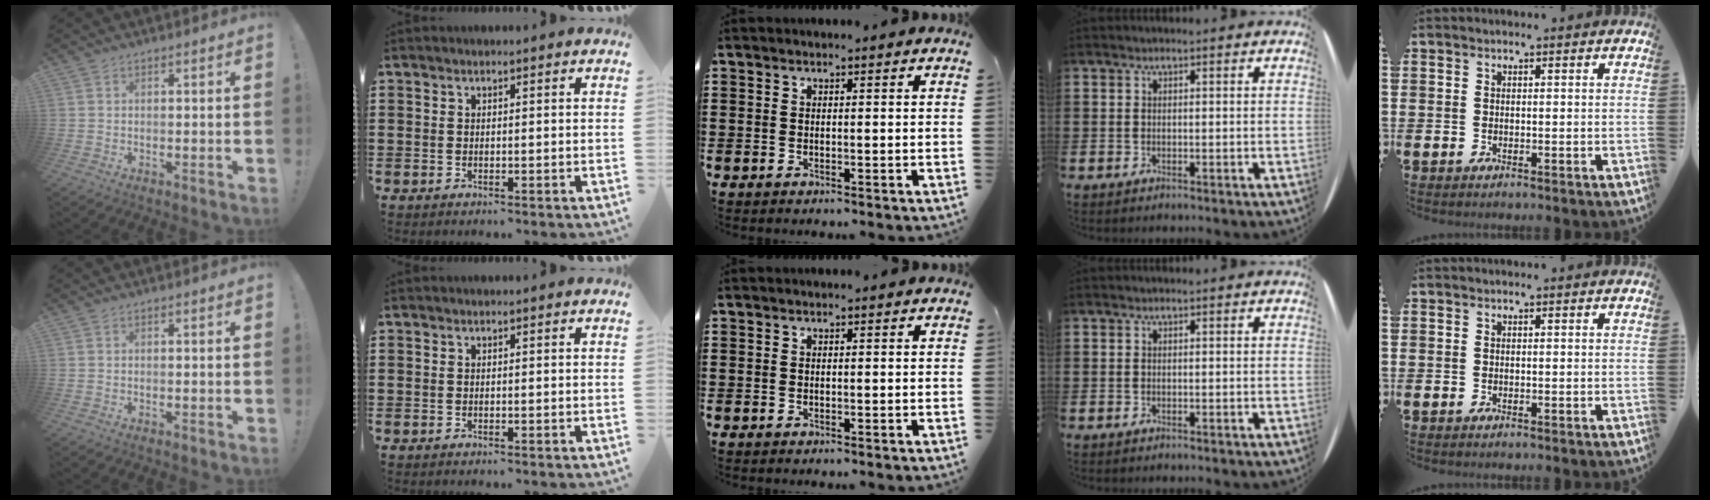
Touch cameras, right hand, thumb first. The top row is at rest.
{}